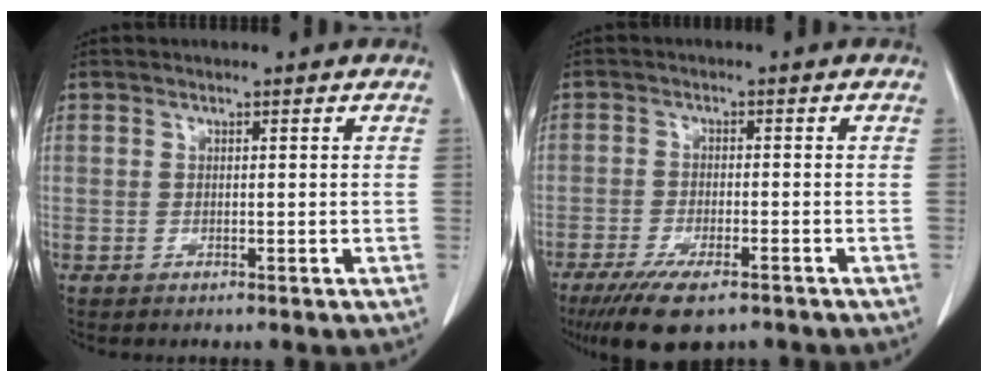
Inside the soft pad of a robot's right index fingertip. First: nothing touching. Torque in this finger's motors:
{"motor_torque": [0.90, -0.87, 0.18, 0.09]}